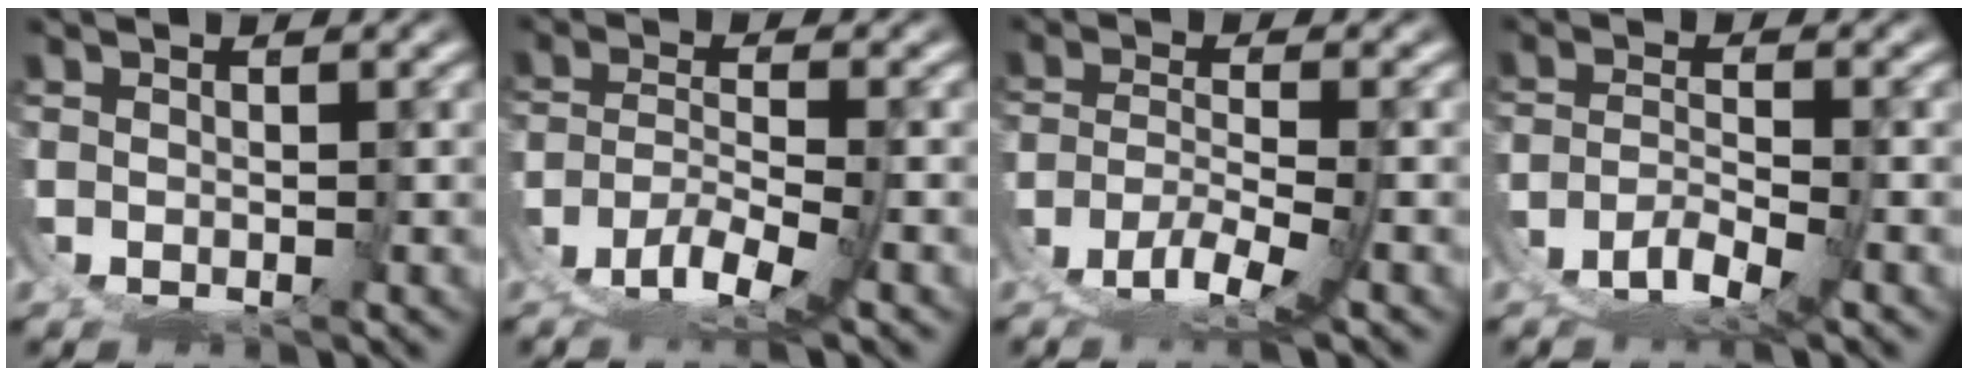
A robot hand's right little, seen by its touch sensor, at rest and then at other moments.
{"total": 5.0, "force": [-2.5, 1.3, 4.1], "torque": [-0.065, -0.019, -0.034]}
{"total": 4.7, "force": [-2.6, 0.7, 3.9], "torque": [-0.059, -0.016, -0.035]}
{"total": 5.0, "force": [-3.3, 1.9, 3.2], "torque": [-0.041, -0.009, -0.054]}